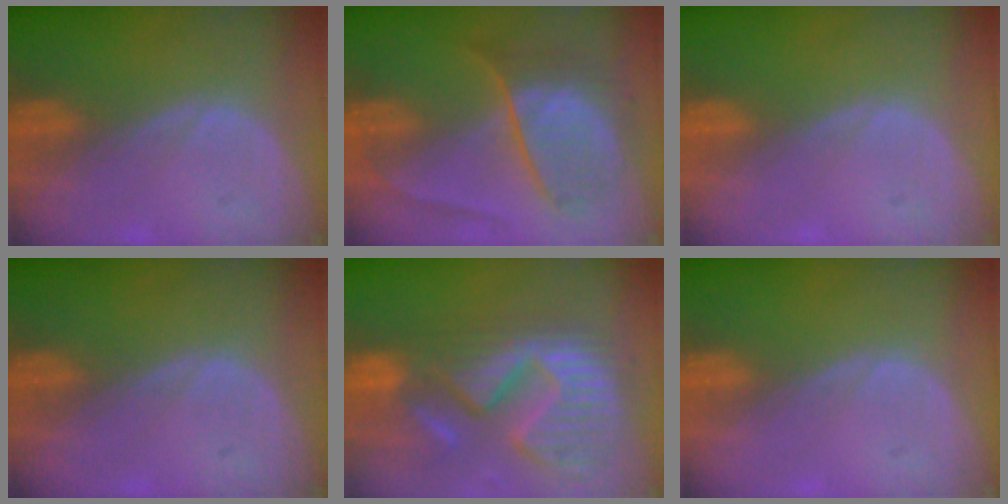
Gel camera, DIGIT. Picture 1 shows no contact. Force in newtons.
{"total": 7.6, "press": 7.6, "slide": 0.3}
{"total": 0.0}
{"total": 0.0}
{"total": 14.7, "press": 12.3, "slide": 8.1}
{"total": 0.0}